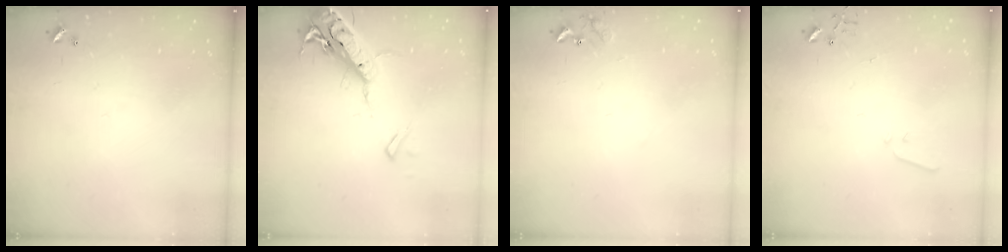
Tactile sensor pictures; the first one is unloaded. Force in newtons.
{"total": 19.4, "press": 19.0, "slide": 4.2}
{"total": 8.4, "press": 8.4, "slide": 0.5}
{"total": 3.3, "press": 3.2, "slide": 0.6}